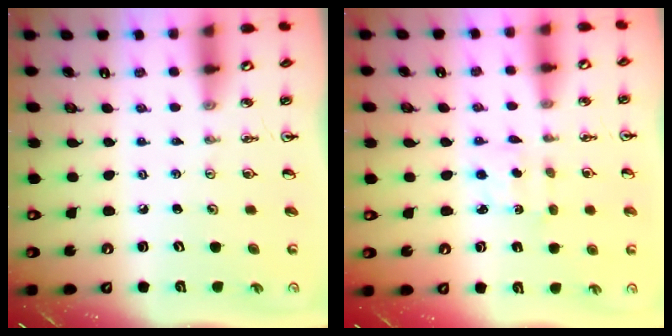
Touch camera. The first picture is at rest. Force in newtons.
{"total": 1.8, "press": 1.7, "slide": 0.5}